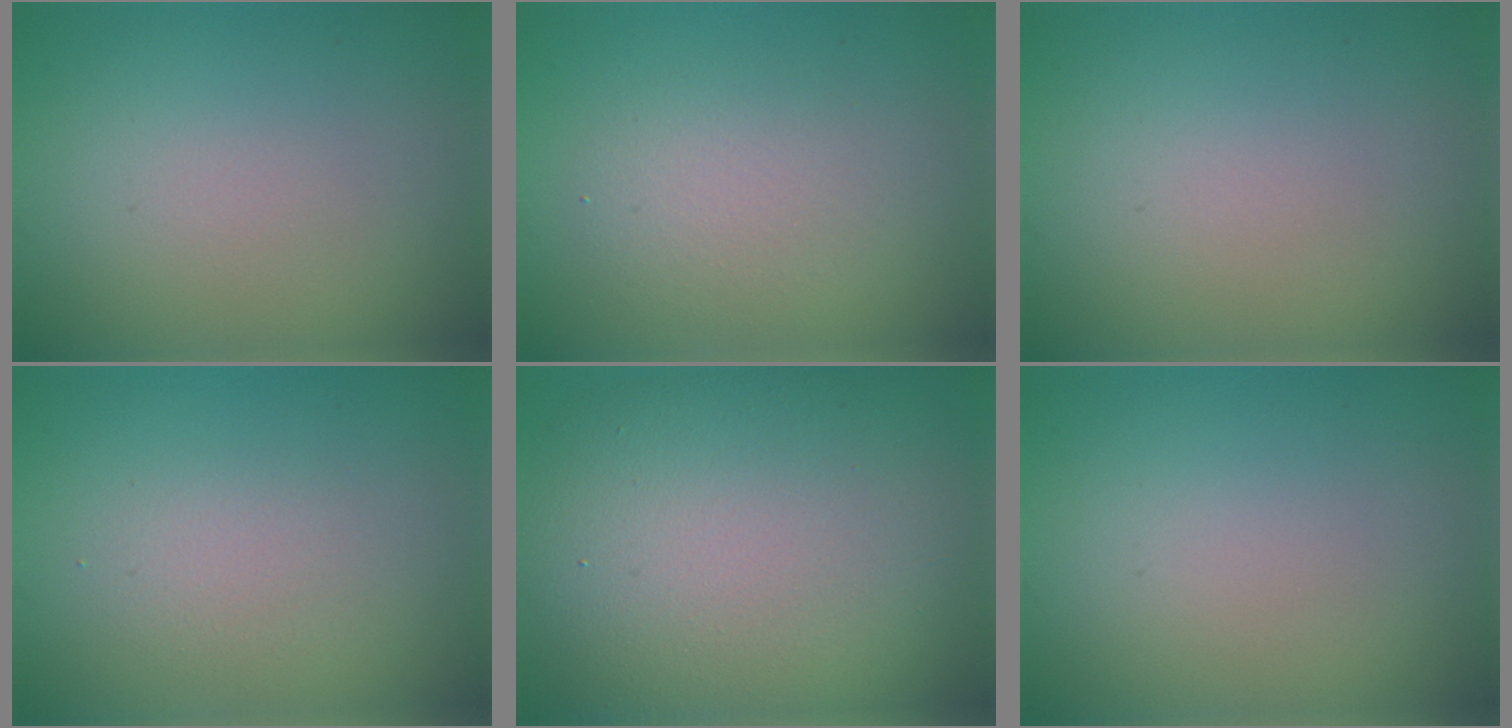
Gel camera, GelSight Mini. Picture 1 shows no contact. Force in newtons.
{"total": 2.9, "press": 2.8, "slide": 0.3}
{"total": 0.0}
{"total": 1.6, "press": 1.6, "slide": 0.2}
{"total": 12.9, "press": 12.9, "slide": 0.6}
{"total": 0.0}